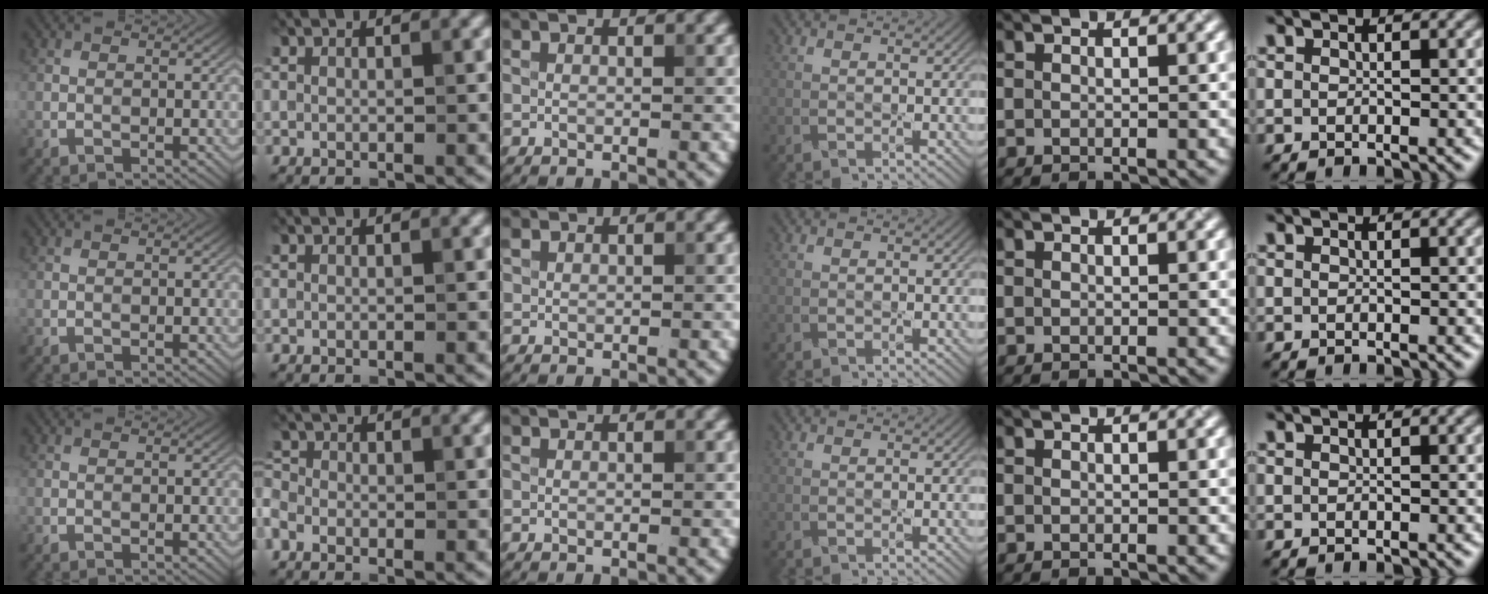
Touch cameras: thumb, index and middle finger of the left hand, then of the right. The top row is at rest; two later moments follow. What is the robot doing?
{"motion": "press", "object": "calculator"}